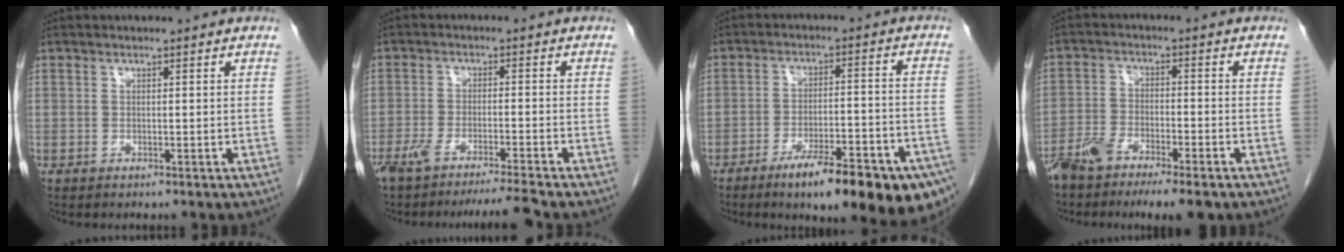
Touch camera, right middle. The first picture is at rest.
{"total": 7.9, "force": [-6.9, -1.2, 3.6], "torque": [-0.049, -0.012, -0.112]}
{"total": 18.9, "force": [-12.5, 3.5, 13.8], "torque": [-0.121, 0.014, -0.181]}
{"total": 10.1, "force": [-7.3, 2.5, 6.6], "torque": [-0.116, -0.008, -0.122]}